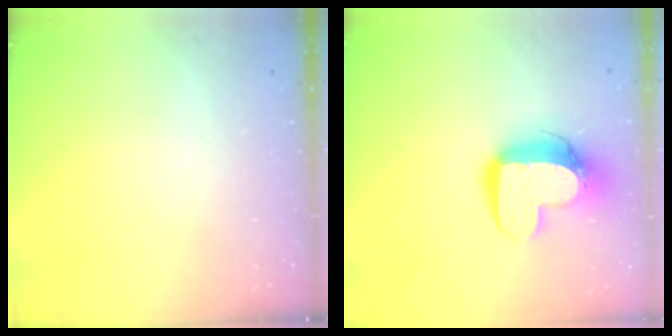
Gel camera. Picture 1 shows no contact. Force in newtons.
{"total": 14.2, "press": 14.2, "slide": 1.4}